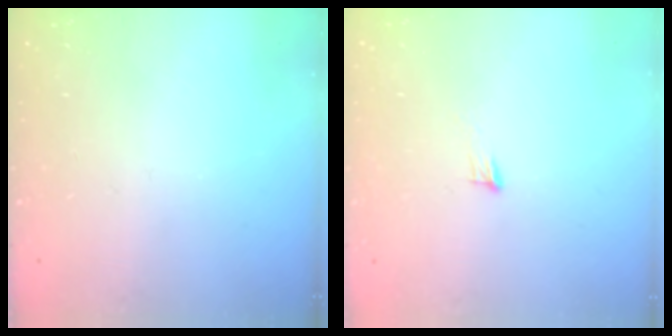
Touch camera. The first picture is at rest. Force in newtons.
{"total": 4.3, "press": 4.1, "slide": 1.0}